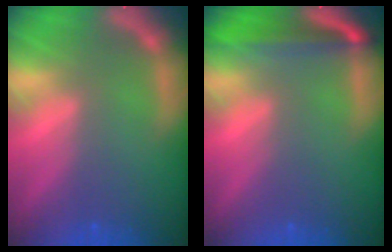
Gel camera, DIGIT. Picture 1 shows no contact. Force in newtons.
{"total": 5.0}